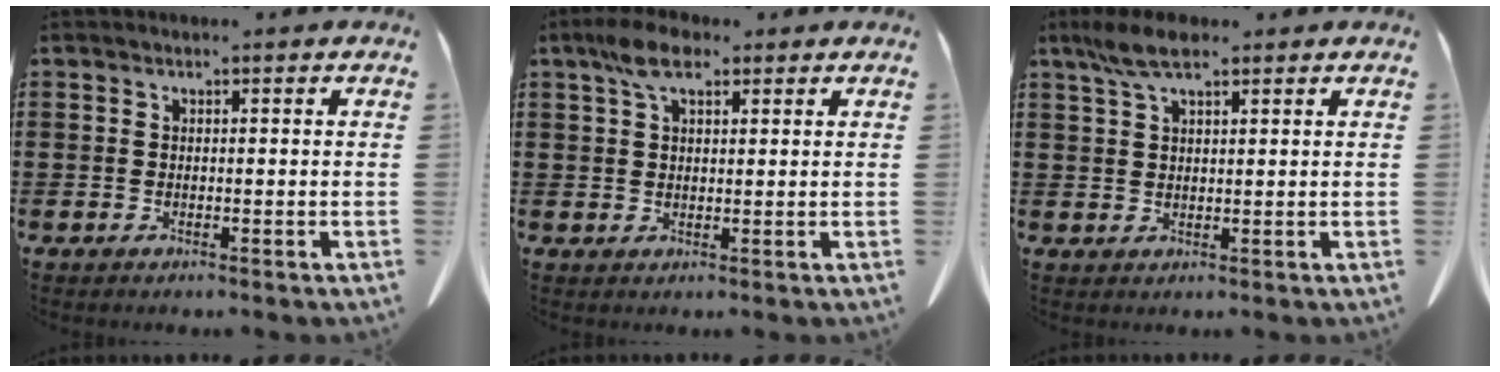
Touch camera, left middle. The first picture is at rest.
{"total": 5.6, "force": [3.3, 2.1, 4.0], "torque": [-0.087, 0.008, 0.060]}
{"total": 5.2, "force": [3.1, 1.5, 4.0], "torque": [-0.084, 0.004, 0.057]}